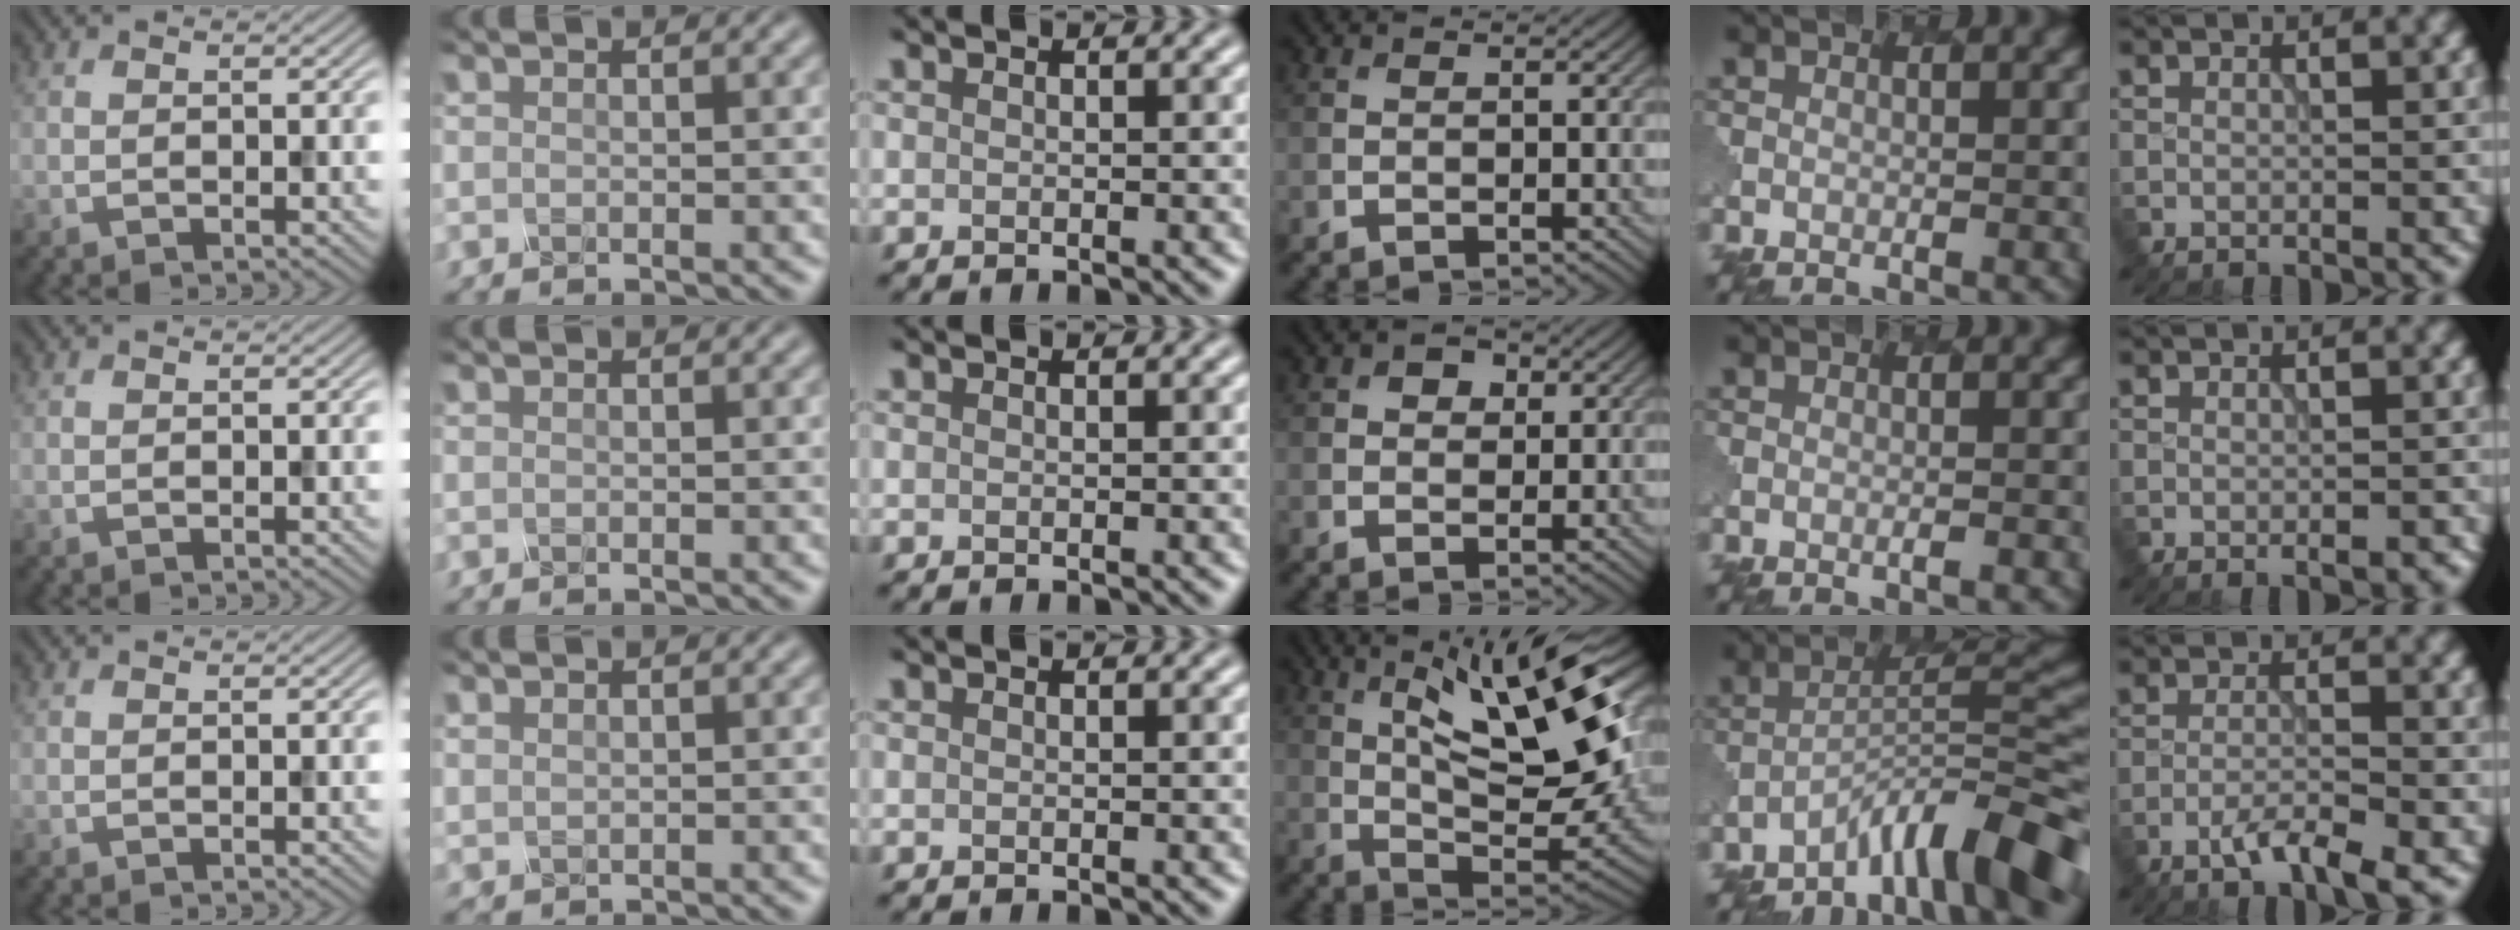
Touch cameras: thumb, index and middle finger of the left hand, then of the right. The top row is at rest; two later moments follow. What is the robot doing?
{"motion": "twist", "object": "rubiks cube"}